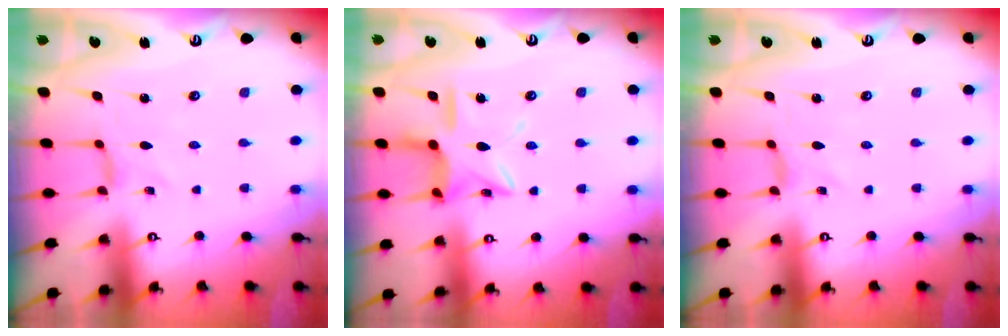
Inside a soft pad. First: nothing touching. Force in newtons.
{"total": 13.8, "press": 13.8, "slide": 1.0}
{"total": 0.0}